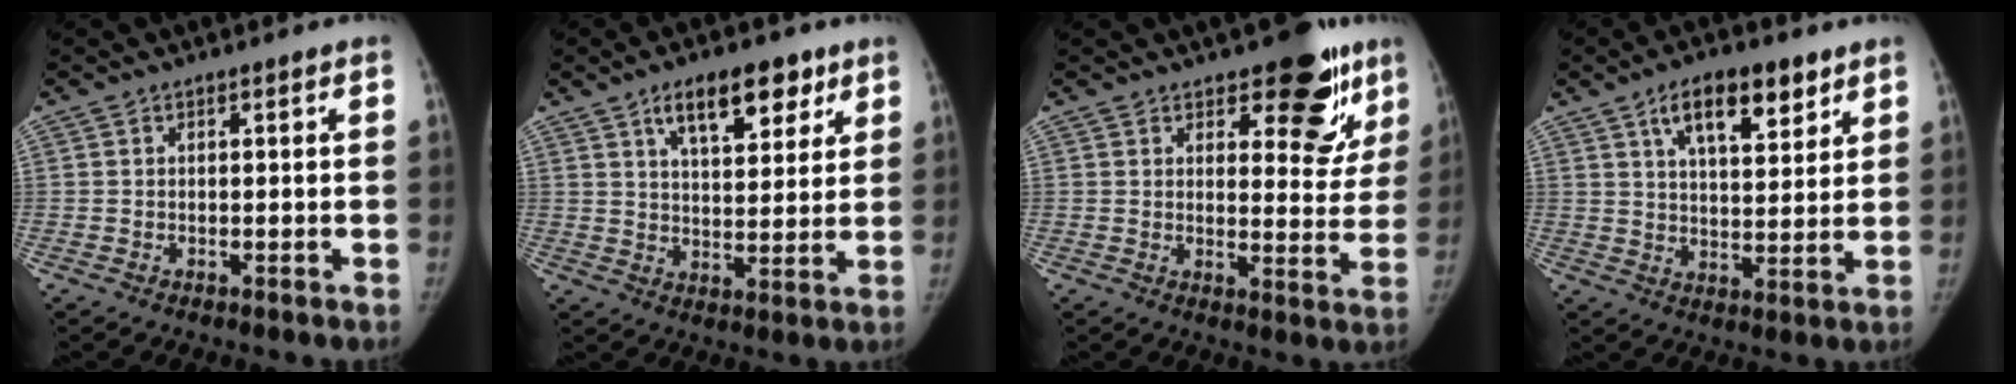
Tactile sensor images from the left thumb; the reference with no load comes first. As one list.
[{"total": 11.2, "force": [6.5, 5.2, 7.6], "torque": [-0.089, -0.025, 0.105]}, {"total": 12.7, "force": [7.6, 5.8, 8.3], "torque": [-0.046, -0.042, 0.099]}, {"total": 11.6, "force": [6.7, 5.0, 8.1], "torque": [-0.102, -0.027, 0.109]}]